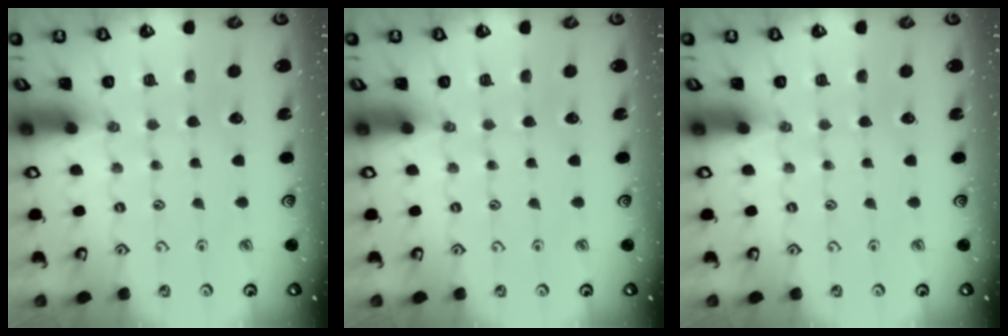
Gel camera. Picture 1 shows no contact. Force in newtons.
{"total": 0.0}
{"total": 0.0}